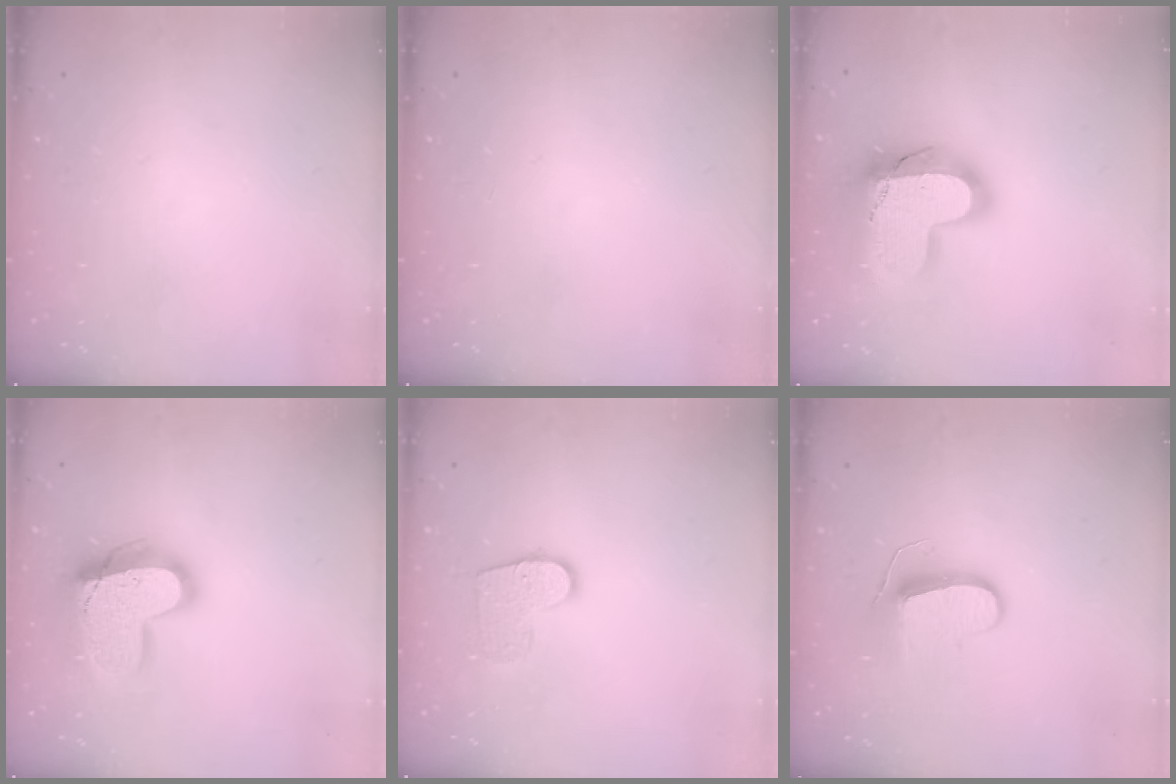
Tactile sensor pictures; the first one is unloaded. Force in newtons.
{"total": 0.0}
{"total": 20.9, "press": 20.9, "slide": 1.8}
{"total": 19.3, "press": 19.2, "slide": 2.0}
{"total": 10.9, "press": 10.9, "slide": 0.5}
{"total": 9.4, "press": 9.4, "slide": 0.5}